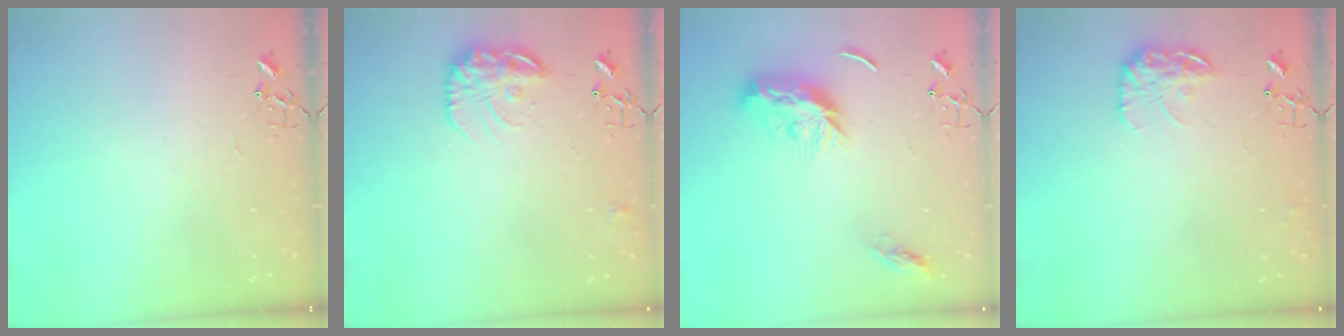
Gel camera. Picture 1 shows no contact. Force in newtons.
{"total": 14.8, "press": 14.8, "slide": 0.8}
{"total": 11.0, "press": 11.0, "slide": 0.1}
{"total": 13.2, "press": 13.2, "slide": 0.6}